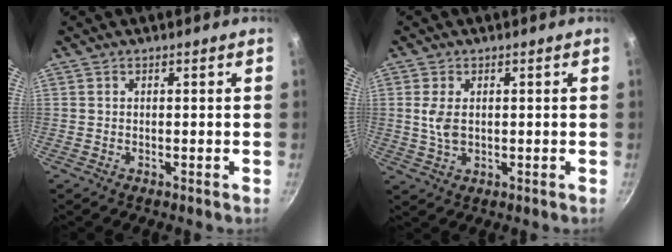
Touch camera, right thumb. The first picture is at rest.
{"total": 4.4, "force": [0.6, 2.8, 3.4], "torque": [-0.068, -0.003, 0.014]}